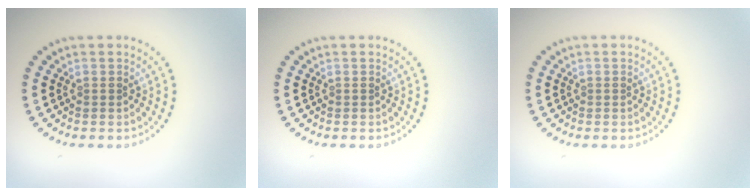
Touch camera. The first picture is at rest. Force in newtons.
{"total": 0.0}
{"total": 0.0}